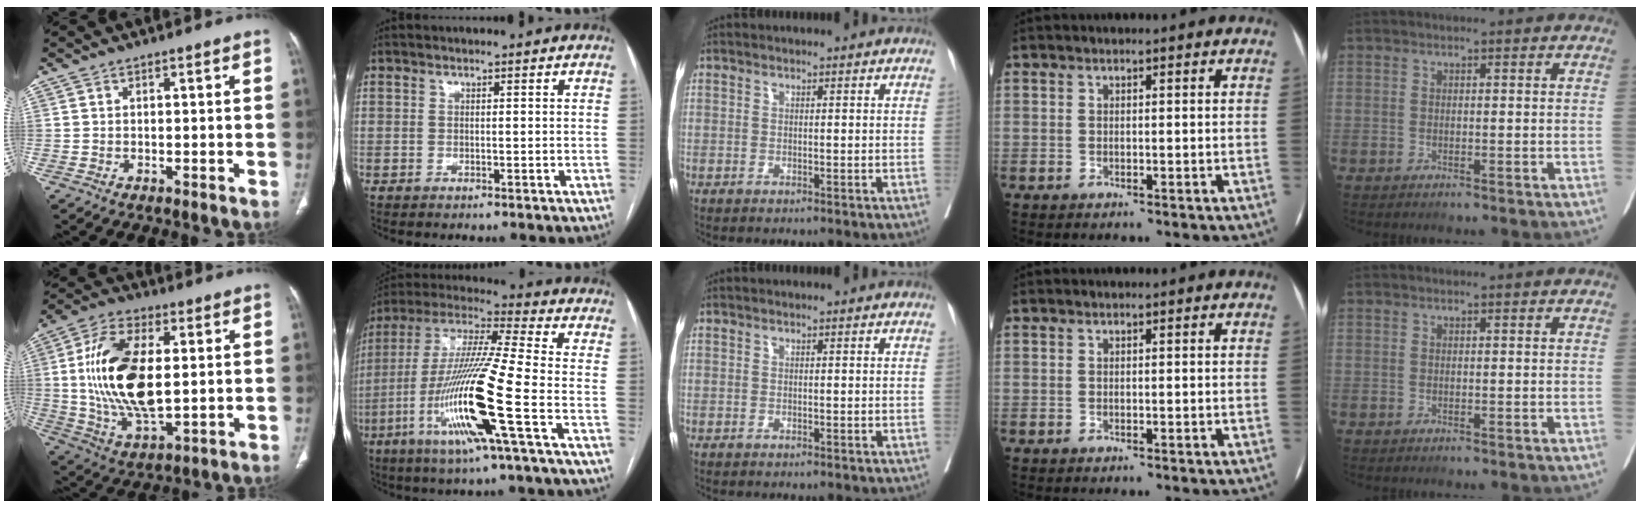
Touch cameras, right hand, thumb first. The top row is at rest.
{"thumb": {"total": 18.9, "force": [1.8, 9.4, 16.3], "torque": [-0.312, -0.009, 0.039]}, "index": {"total": 18.3, "force": [-6.2, -0.6, 17.2], "torque": [-0.352, -0.019, -0.126]}}